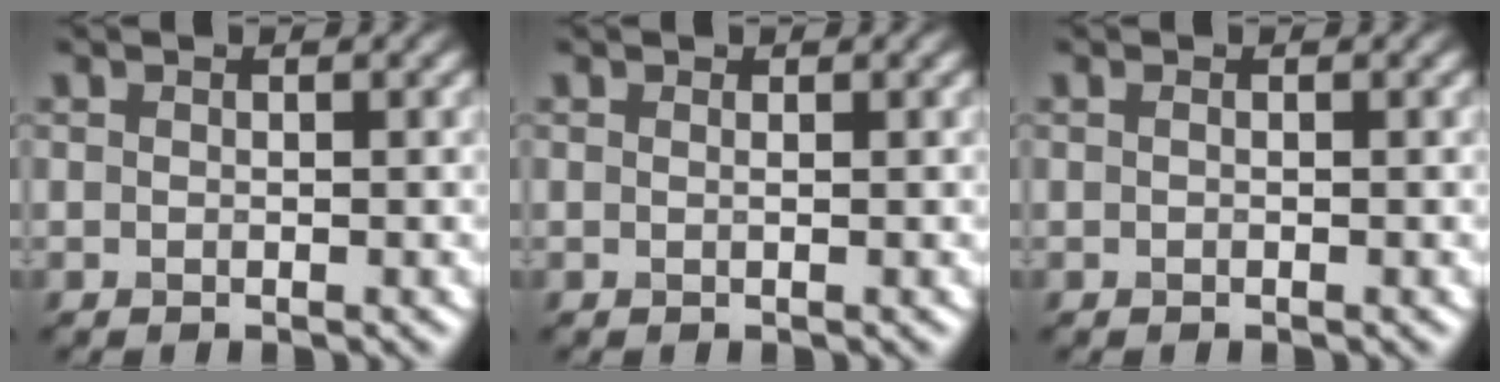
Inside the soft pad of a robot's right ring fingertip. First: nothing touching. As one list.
[{"total": 0.0}, {"total": 0.0}]